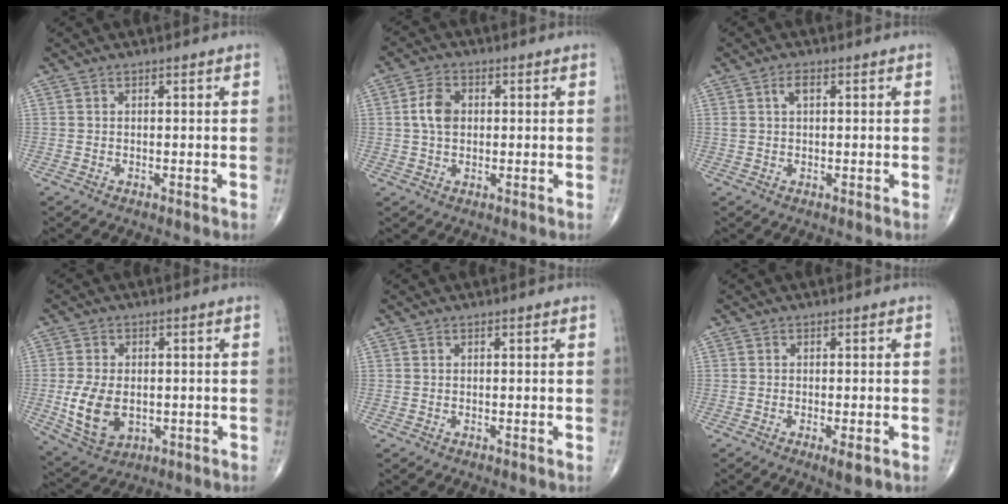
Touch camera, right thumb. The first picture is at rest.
{"total": 5.3, "force": [0.6, 3.7, 3.7], "torque": [-0.069, 0.005, 0.006]}
{"total": 2.2, "force": [0.8, 1.0, 1.7], "torque": [-0.035, 0.006, 0.017]}
{"total": 9.8, "force": [-1.3, 6.4, 7.3], "torque": [-0.130, -0.007, -0.011]}
{"total": 0.0}
{"total": 2.8, "force": [-1.2, 0.7, 2.4], "torque": [-0.037, -0.005, -0.018]}